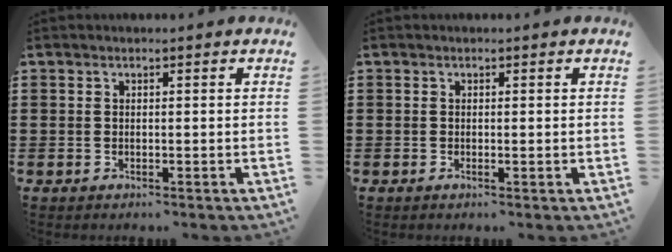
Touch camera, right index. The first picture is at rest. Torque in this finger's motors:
{"motor_torque": [-0.53, 0.60, -0.04, -0.01]}